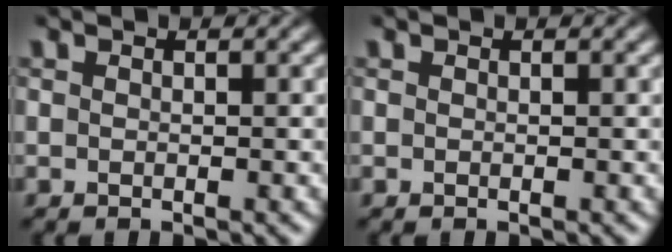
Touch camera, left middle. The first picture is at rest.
{"total": 0.0}